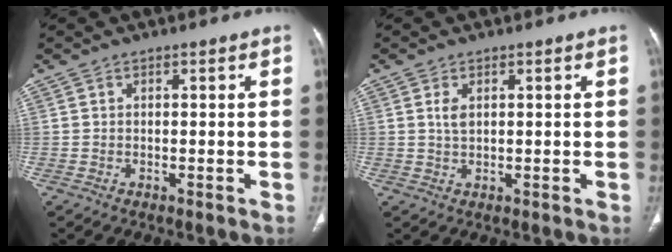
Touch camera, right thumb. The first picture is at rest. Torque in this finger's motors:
{"motor_torque": [0.68, 0.43, 0.33, -0.11, 0.08]}